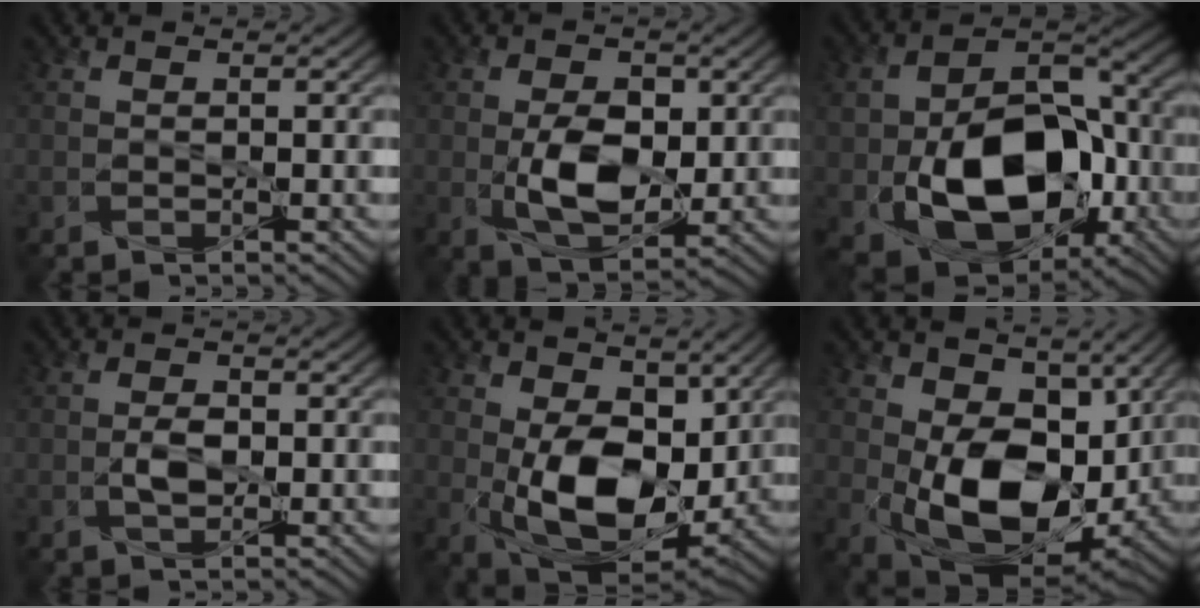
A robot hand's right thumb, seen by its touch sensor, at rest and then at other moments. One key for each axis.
{"total": 7.7, "fx": -0.5, "fy": 4.4, "fz": 6.3, "tx": -0.118, "ty": -0.004, "tz": -0.013}
{"total": 16.4, "fx": -4.3, "fy": 10.7, "fz": 11.7, "tx": -0.207, "ty": -0.023, "tz": -0.071}
{"total": 2.4, "fx": -0.8, "fy": 1.1, "fz": 2.0, "tx": -0.042, "ty": 0.002, "tz": -0.017}
{"total": 12.6, "fx": 0.2, "fy": 7.7, "fz": 9.9, "tx": -0.198, "ty": -0.011, "tz": 0.005}
{"total": 15.1, "fx": -0.1, "fy": 9.6, "fz": 11.6, "tx": -0.217, "ty": -0.029, "tz": 0.001}